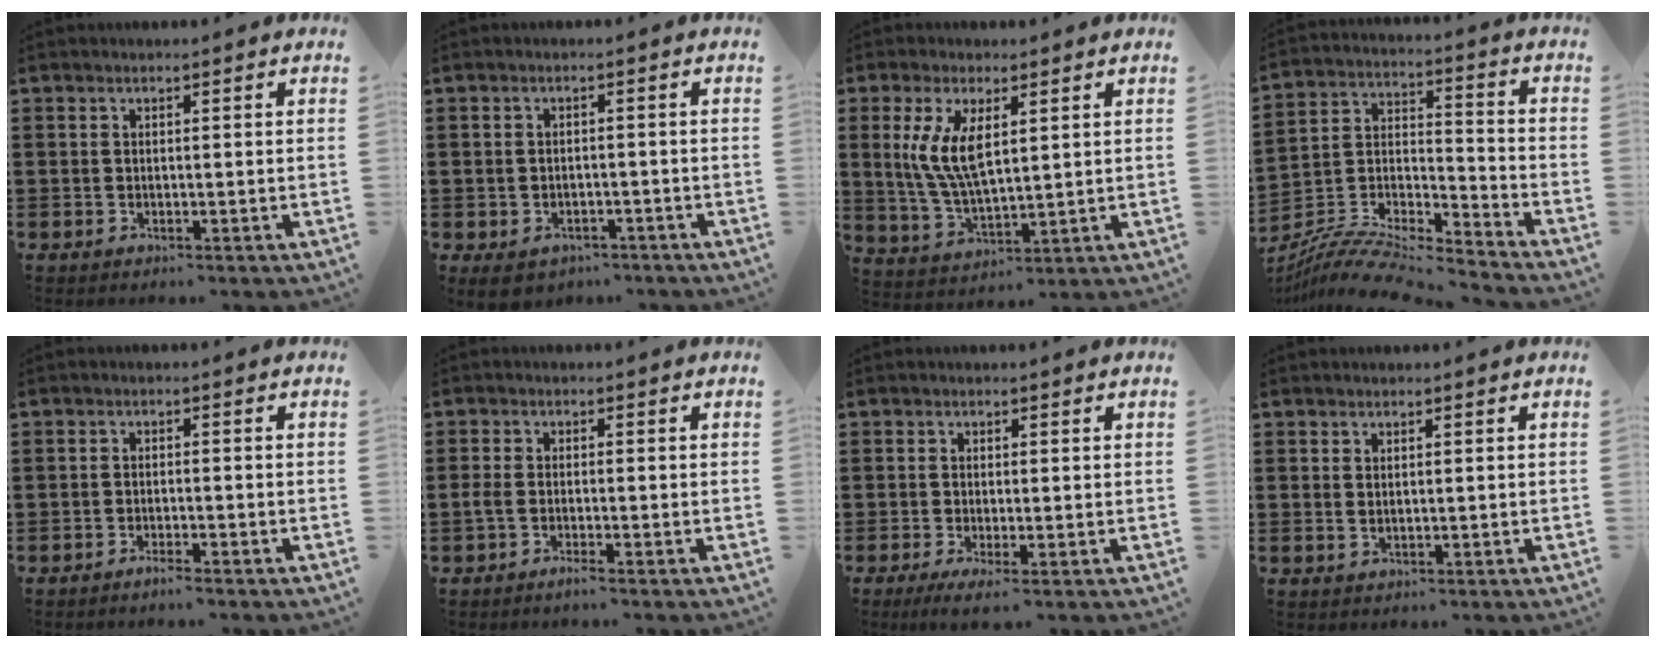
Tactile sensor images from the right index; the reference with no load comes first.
{"total": 2.5, "force": [-2.2, 1.1, 0.4], "torque": [-0.019, 0.003, -0.048]}
{"total": 8.0, "force": [2.0, 3.3, 7.0], "torque": [-0.160, 0.001, 0.030]}
{"total": 9.8, "force": [-9.3, 1.4, 2.8], "torque": [-0.058, 0.012, -0.189]}
{"total": 1.5, "force": [-1.4, 0.0, 0.6], "torque": [-0.012, -0.002, -0.025]}
{"total": 2.0, "force": [-1.2, 0.2, 1.6], "torque": [-0.044, -0.007, -0.028]}
{"total": 1.4, "force": [-0.7, 0.0, 1.2], "torque": [-0.028, -0.007, -0.013]}
{"total": 0.7, "force": [0.5, 0.2, 0.5], "torque": [-0.010, 0.002, 0.010]}